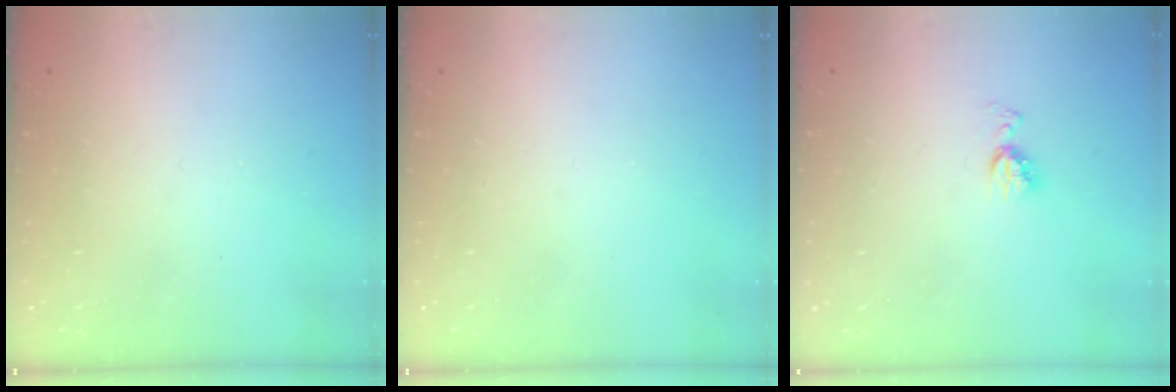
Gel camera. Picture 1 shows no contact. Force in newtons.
{"total": 0.0}
{"total": 4.8, "press": 4.7, "slide": 0.5}